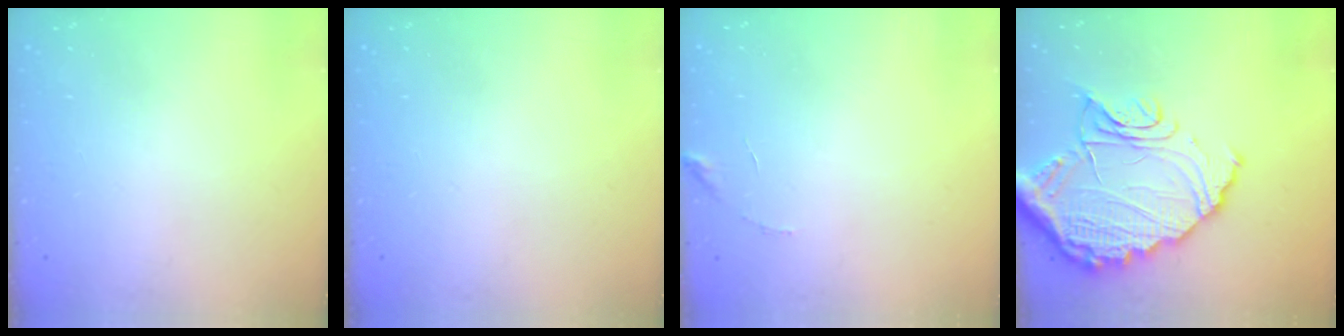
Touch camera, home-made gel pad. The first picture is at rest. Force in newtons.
{"total": 0.0}
{"total": 5.7, "press": 5.7, "slide": 0.3}
{"total": 21.3, "press": 21.2, "slide": 1.7}